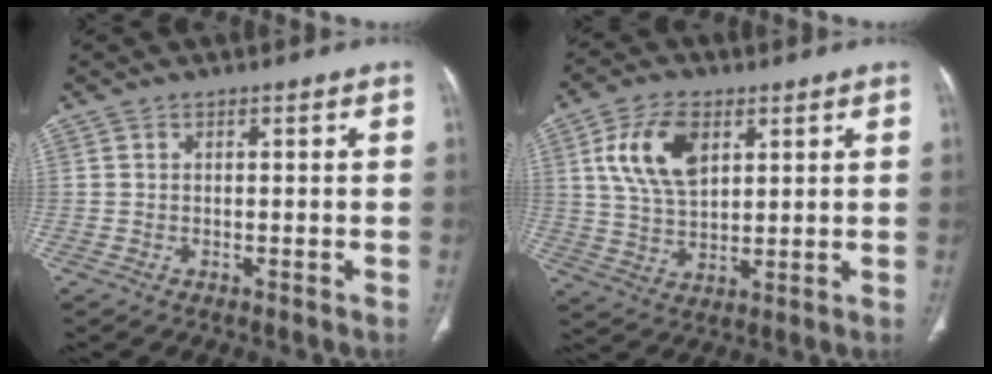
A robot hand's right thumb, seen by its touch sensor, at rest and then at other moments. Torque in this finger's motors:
{"motor_torque": [-0.45, 0.52, 0.05, 0.05, 0.23]}